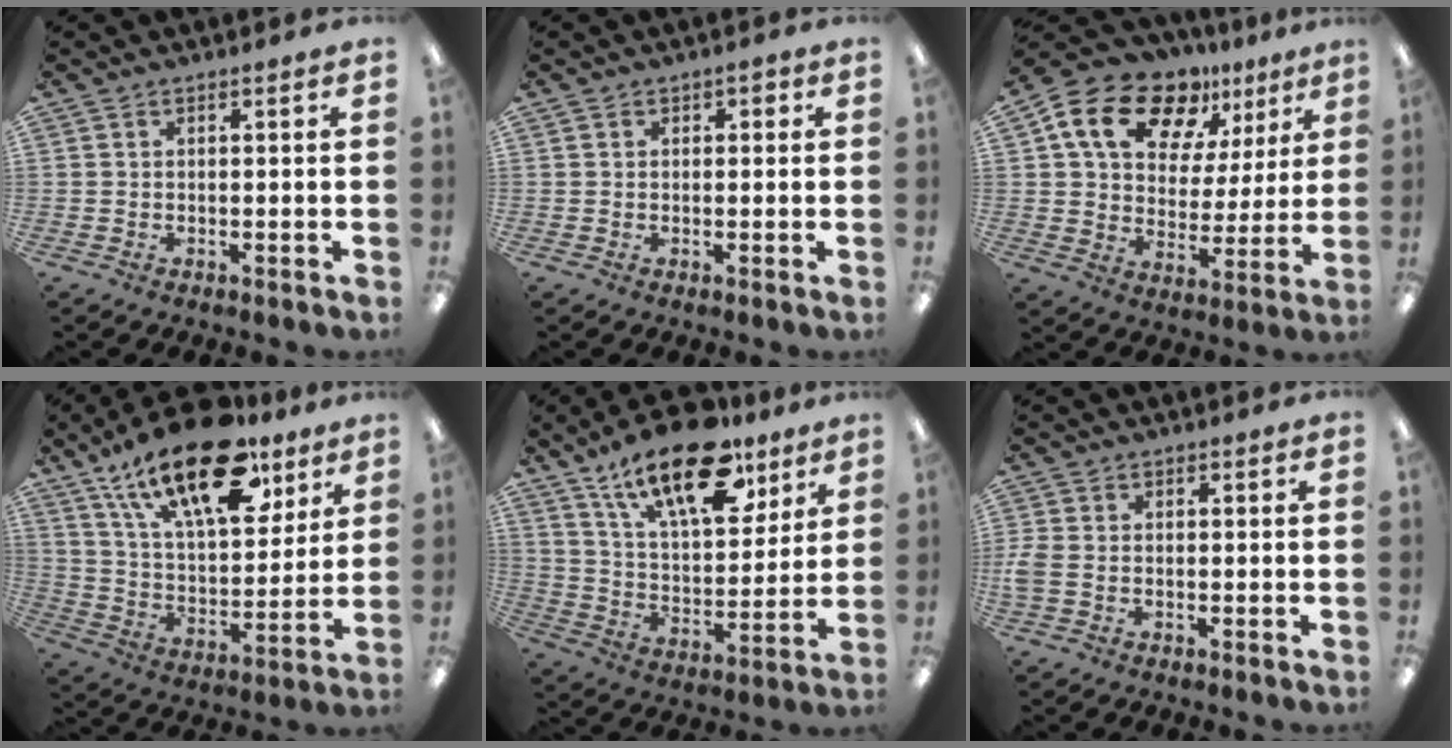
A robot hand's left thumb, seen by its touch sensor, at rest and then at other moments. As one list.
[{"total": 1.2, "force": [0.2, 1.1, 0.5], "torque": [-0.009, 0.005, 0.003]}, {"total": 17.2, "force": [10.9, 10.7, 8.0], "torque": [-0.141, -0.059, 0.199]}, {"total": 23.3, "force": [15.4, 10.0, 14.4], "torque": [-0.232, -0.081, 0.264]}, {"total": 20.5, "force": [14.1, 8.6, 12.1], "torque": [-0.201, -0.071, 0.242]}, {"total": 3.2, "force": [-0.7, 2.1, 2.4], "torque": [-0.053, 0.002, -0.014]}]